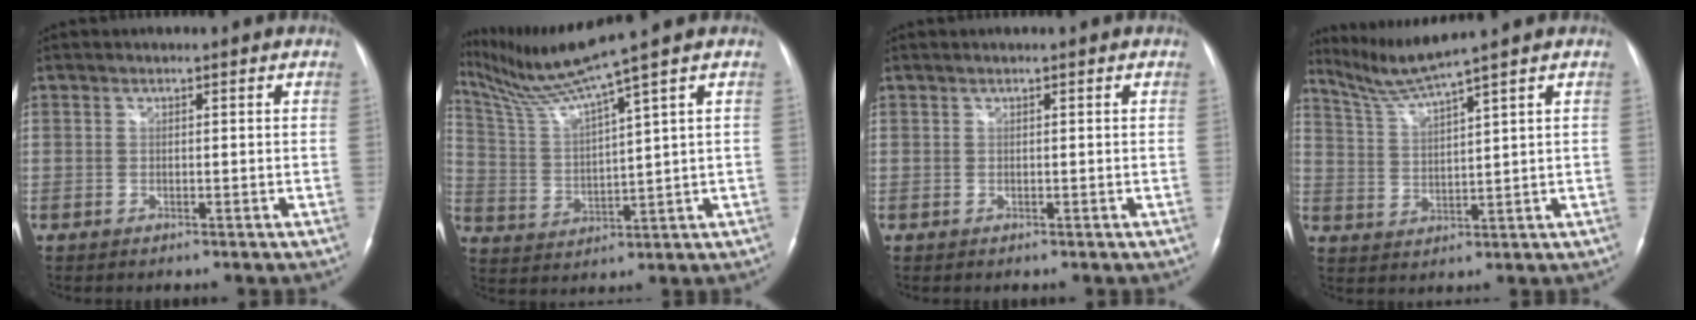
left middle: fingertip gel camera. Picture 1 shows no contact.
{"total": 10.7, "force": [8.6, -3.1, 5.6], "torque": [-0.117, -0.007, 0.171]}
{"total": 0.5, "force": [0.4, -0.1, 0.3], "torque": [-0.010, 0.012, 0.010]}
{"total": 6.0, "force": [5.2, -2.4, 1.7], "torque": [-0.048, -0.012, 0.112]}